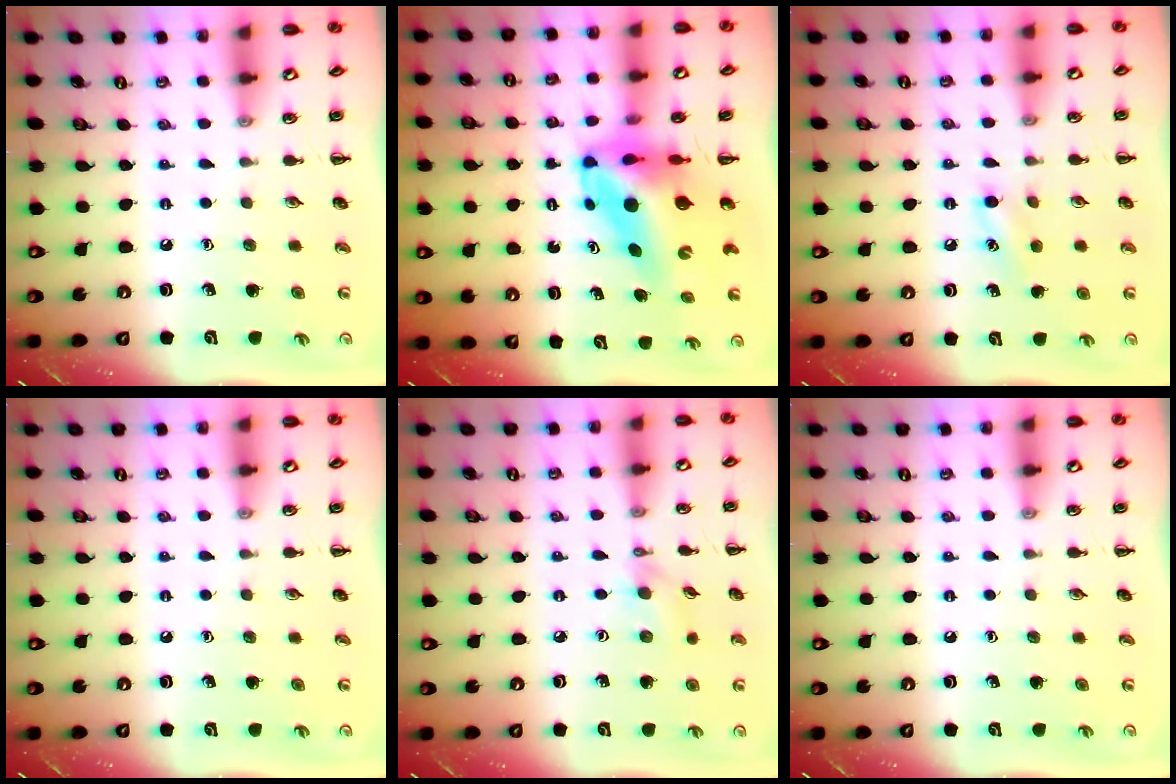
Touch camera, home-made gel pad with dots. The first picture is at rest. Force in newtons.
{"total": 11.0, "press": 10.5, "slide": 3.5}
{"total": 4.3, "press": 4.1, "slide": 1.3}
{"total": 0.0}
{"total": 3.8, "press": 3.7, "slide": 1.1}
{"total": 0.0}